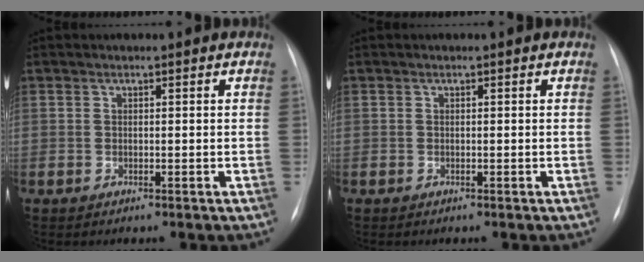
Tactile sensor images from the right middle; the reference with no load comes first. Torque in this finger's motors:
{"motor_torque": [-0.53, 0.09, 0.02, -0.01]}